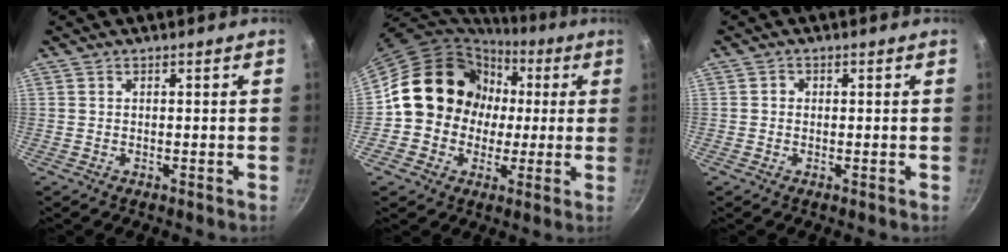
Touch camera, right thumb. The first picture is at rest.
{"total": 16.2, "force": [1.0, 14.6, 6.9], "torque": [-0.075, 0.030, 0.011]}
{"total": 0.9, "force": [-0.1, 0.8, 0.2], "torque": [0.000, 0.004, -0.004]}